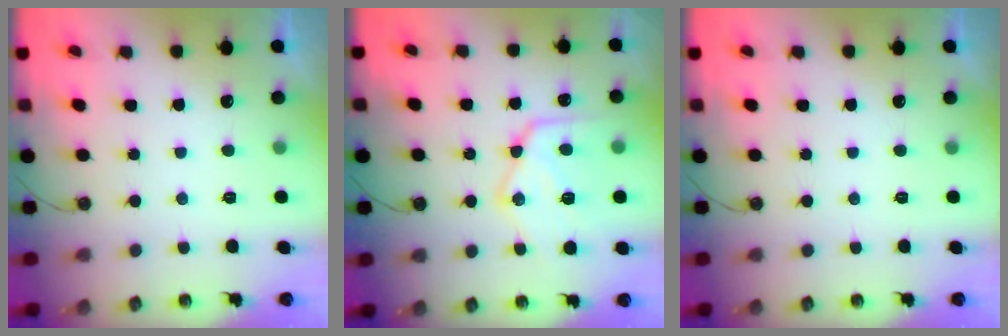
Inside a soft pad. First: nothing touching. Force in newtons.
{"total": 16.6, "press": 16.5, "slide": 1.5}
{"total": 0.0}